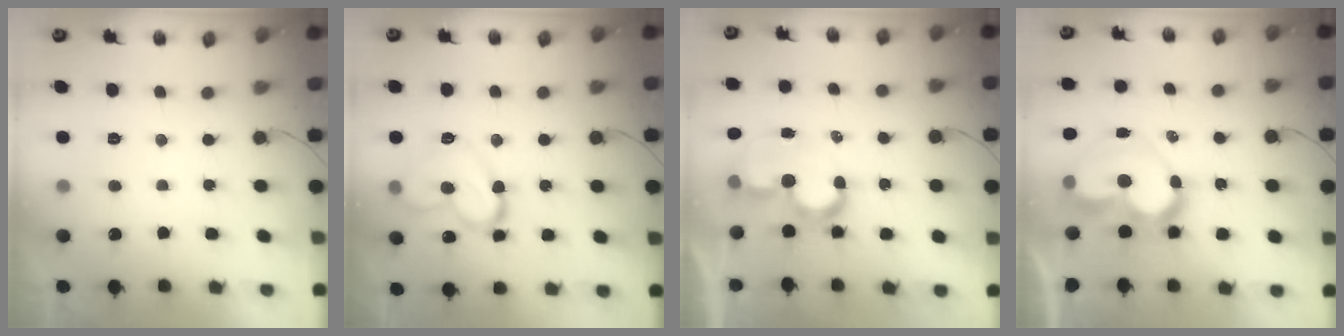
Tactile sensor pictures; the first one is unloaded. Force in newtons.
{"total": 13.5, "press": 13.4, "slide": 1.3}
{"total": 10.3, "press": 10.3, "slide": 0.6}
{"total": 13.6, "press": 13.6, "slide": 1.3}